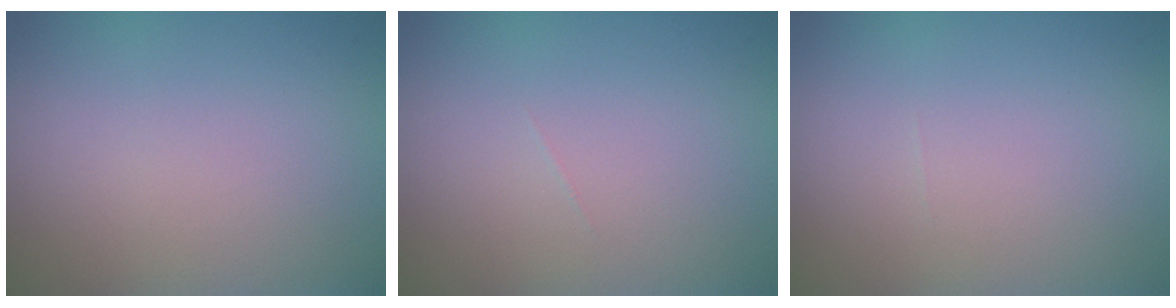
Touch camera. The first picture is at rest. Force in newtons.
{"total": 0.0}
{"total": 0.0}